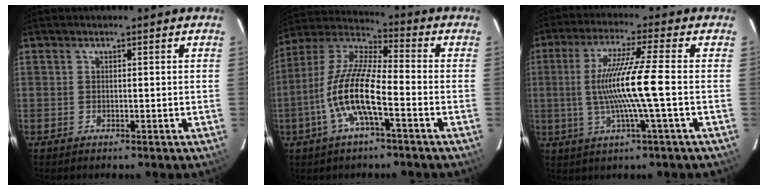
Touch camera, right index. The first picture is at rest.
{"total": 13.4, "force": [-4.7, 3.1, 12.2], "torque": [-0.249, 0.000, -0.098]}
{"total": 11.6, "force": [-1.2, -1.3, 11.4], "torque": [-0.214, -0.007, -0.018]}